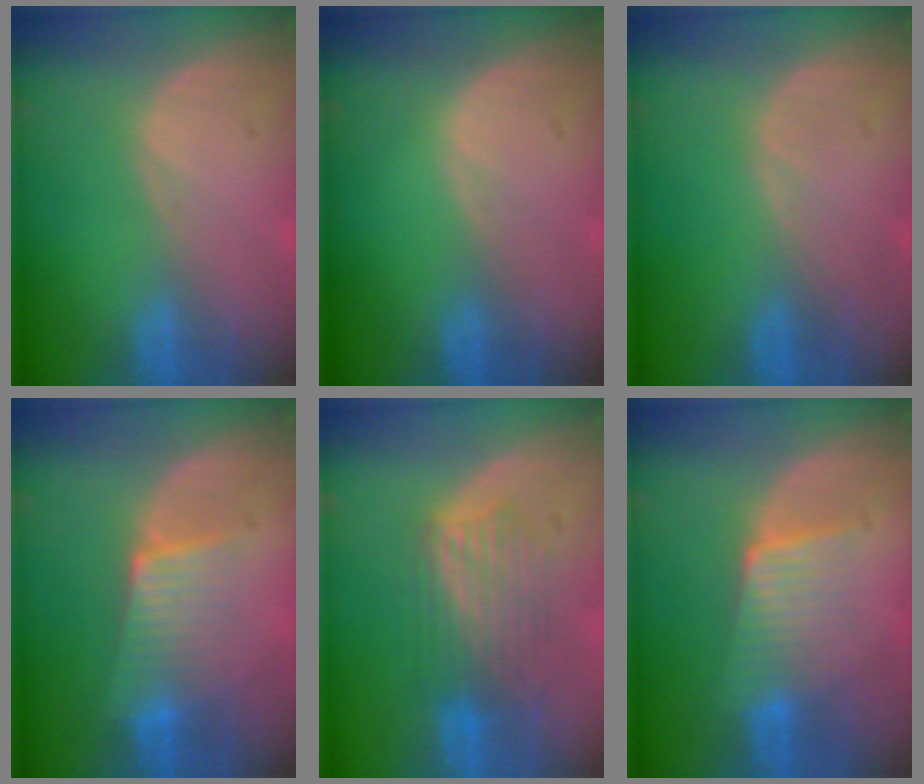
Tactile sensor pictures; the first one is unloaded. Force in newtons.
{"total": 0.0}
{"total": 0.0}
{"total": 6.5, "press": 5.9, "slide": 2.9}
{"total": 6.3, "press": 6.3, "slide": 0.6}
{"total": 6.0, "press": 5.8, "slide": 1.7}